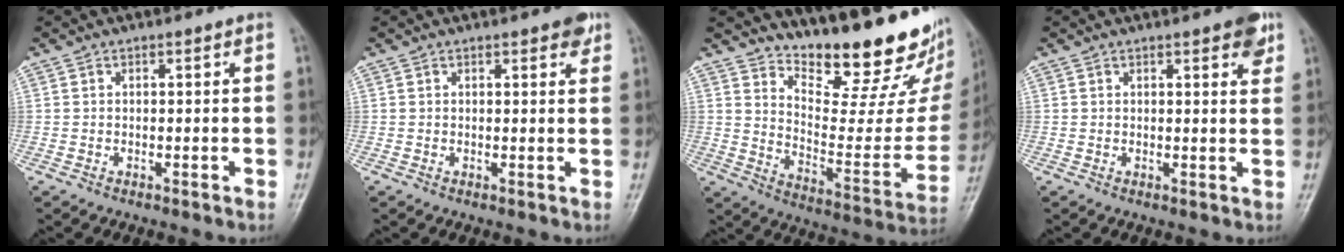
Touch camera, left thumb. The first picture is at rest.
{"total": 2.8, "force": [1.8, 1.1, 1.8], "torque": [-0.011, -0.005, 0.018]}
{"total": 22.0, "force": [17.2, 6.7, 11.9], "torque": [-0.131, -0.126, 0.247]}
{"total": 4.7, "force": [2.7, 1.5, 3.5], "torque": [-0.032, -0.009, 0.028]}